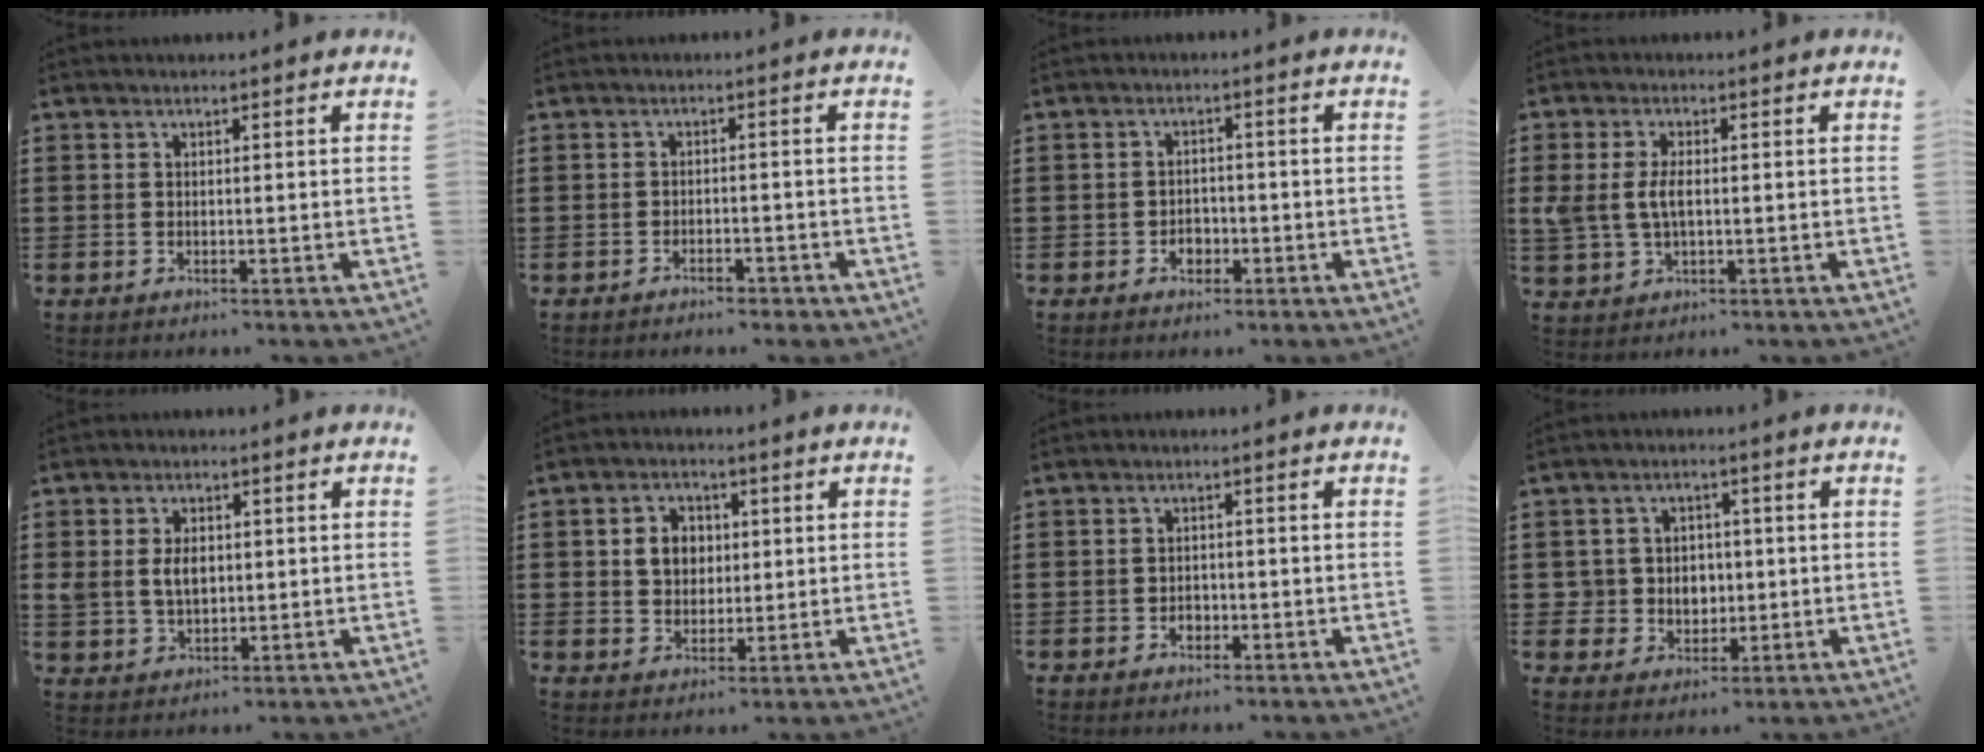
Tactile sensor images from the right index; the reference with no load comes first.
{"total": 1.8, "force": [-1.7, 0.3, 0.4], "torque": [-0.014, 0.001, -0.035]}
{"total": 2.5, "force": [-1.1, 2.0, 1.0], "torque": [-0.023, 0.002, -0.024]}
{"total": 4.8, "force": [0.2, 2.5, 4.1], "torque": [-0.103, -0.001, -0.005]}
{"total": 4.6, "force": [0.5, 3.2, 3.2], "torque": [-0.070, 0.006, 0.004]}
{"total": 5.0, "force": [0.8, 4.2, 2.5], "torque": [-0.057, 0.012, 0.009]}
{"total": 1.7, "force": [-0.7, 1.4, 0.6], "torque": [-0.015, 0.000, -0.014]}
{"total": 4.8, "force": [0.1, 4.5, 1.4], "torque": [-0.049, 0.015, 0.000]}